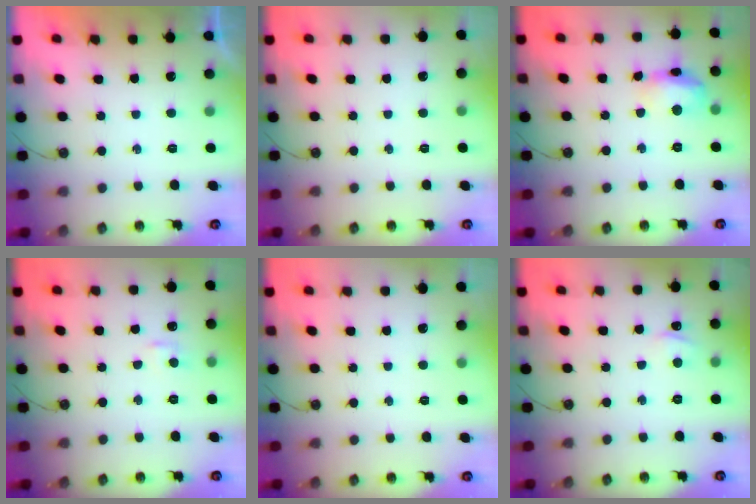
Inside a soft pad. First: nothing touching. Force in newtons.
{"total": 0.0}
{"total": 13.0, "press": 13.0, "slide": 1.0}
{"total": 3.4, "press": 3.4, "slide": 0.5}
{"total": 0.0}
{"total": 2.3, "press": 2.2, "slide": 0.3}